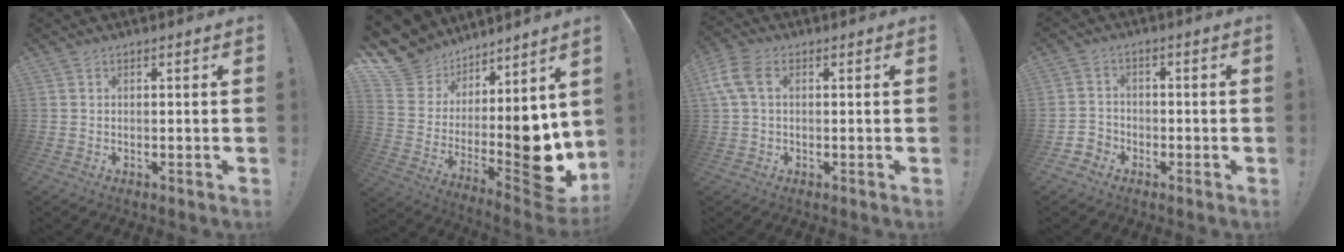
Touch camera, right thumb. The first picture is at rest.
{"total": 11.8, "force": [4.6, 8.8, 6.4], "torque": [-0.069, -0.071, 0.102]}
{"total": 6.7, "force": [1.5, 3.8, 5.3], "torque": [-0.122, 0.005, 0.031]}
{"total": 3.8, "force": [-2.3, 2.8, 0.9], "torque": [-0.018, 0.009, -0.043]}